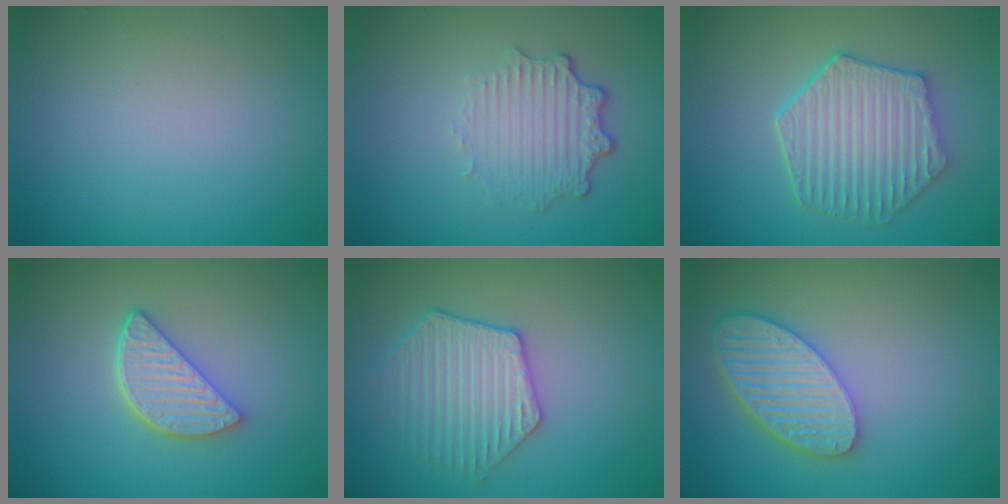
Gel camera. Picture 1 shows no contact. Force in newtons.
{"total": 3.5, "press": 2.7, "slide": 2.2}
{"total": 6.1, "press": 4.9, "slide": 3.7}
{"total": 3.9, "press": 3.2, "slide": 2.2}
{"total": 4.2, "press": 4.1, "slide": 1.1}
{"total": 5.6, "press": 4.8, "slide": 2.8}